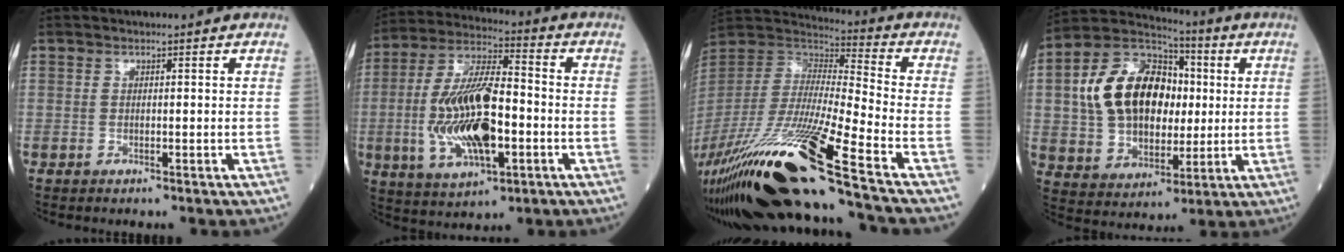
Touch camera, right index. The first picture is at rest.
{"total": 16.6, "force": [-3.1, 5.7, 15.3], "torque": [-0.313, 0.004, -0.054]}
{"total": 26.8, "force": [-18.1, -0.6, 19.7], "torque": [-0.402, -0.066, -0.341]}
{"total": 17.0, "force": [2.2, 11.3, 12.5], "torque": [-0.256, 0.044, 0.040]}